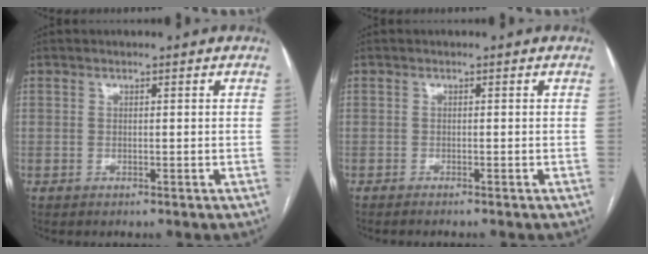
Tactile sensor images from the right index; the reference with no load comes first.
{"total": 2.0, "force": [-1.7, 0.0, 0.9], "torque": [-0.012, -0.001, -0.021]}